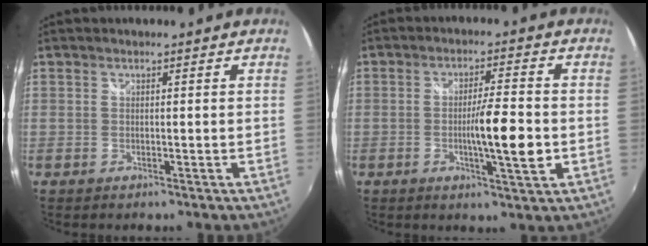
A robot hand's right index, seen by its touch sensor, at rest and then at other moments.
{"total": 8.1, "force": [-1.7, 0.5, 7.9], "torque": [-0.129, -0.011, -0.026]}